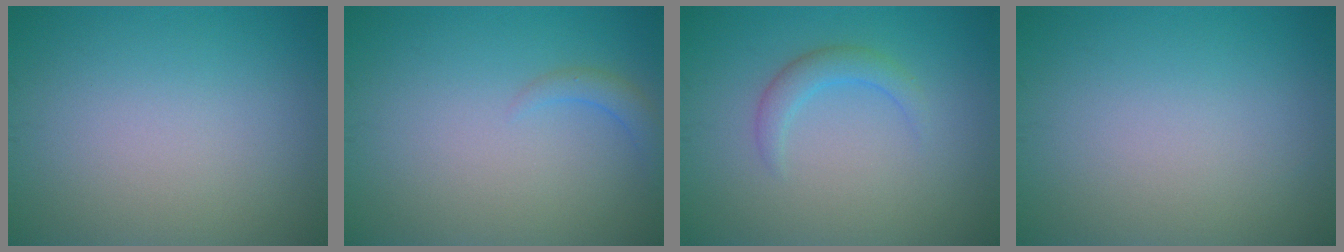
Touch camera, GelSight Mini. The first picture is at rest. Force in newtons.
{"total": 1.4, "press": 1.4, "slide": 0.2}
{"total": 2.0, "press": 2.0, "slide": 0.1}
{"total": 0.0}